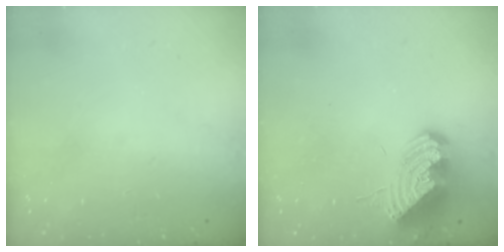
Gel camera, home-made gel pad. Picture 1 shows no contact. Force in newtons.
{"total": 12.9, "press": 12.8, "slide": 1.7}